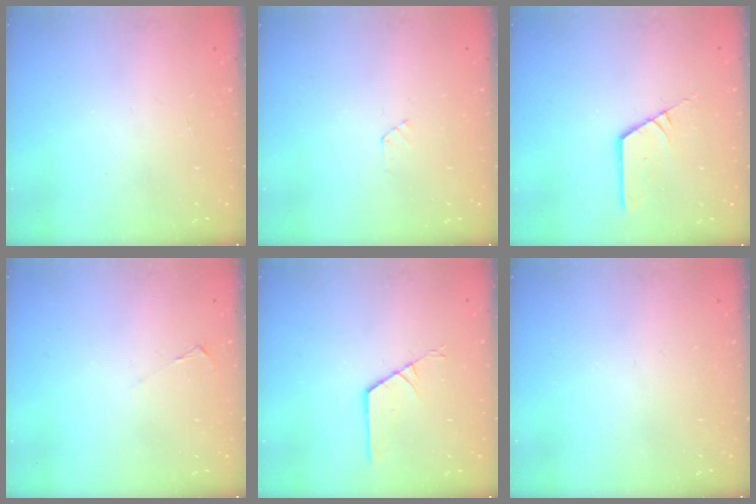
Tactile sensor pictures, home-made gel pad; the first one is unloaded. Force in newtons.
{"total": 2.4, "press": 2.4, "slide": 0.3}
{"total": 2.9, "press": 2.9, "slide": 0.1}
{"total": 1.7, "press": 1.7, "slide": 0.3}
{"total": 1.8, "press": 1.7, "slide": 0.3}
{"total": 0.0}